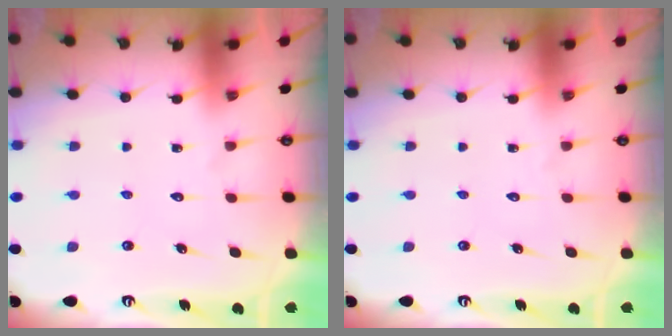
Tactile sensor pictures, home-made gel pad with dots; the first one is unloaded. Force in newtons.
{"total": 0.0}